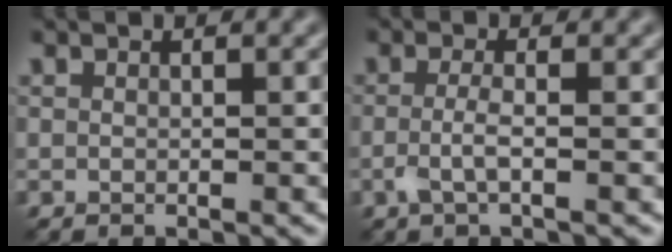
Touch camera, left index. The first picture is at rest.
{"total": 2.0, "force": [-0.6, 0.5, 1.8], "torque": [-0.040, -0.003, -0.016]}